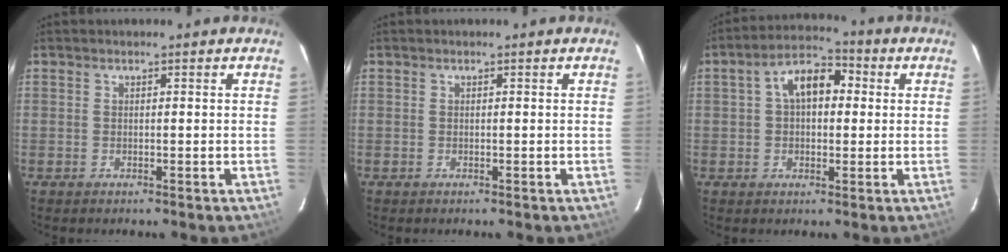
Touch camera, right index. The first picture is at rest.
{"total": 0.0}
{"total": 8.5, "force": [1.4, 5.2, 6.5], "torque": [-0.113, 0.033, 0.023]}